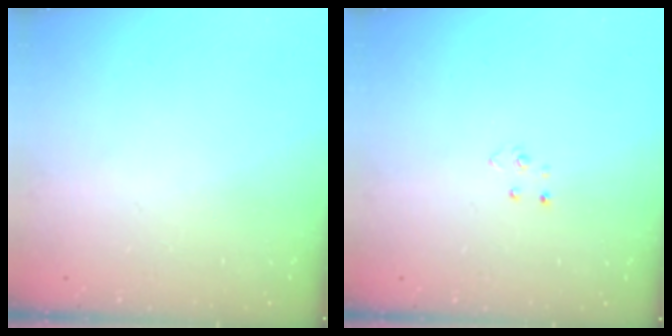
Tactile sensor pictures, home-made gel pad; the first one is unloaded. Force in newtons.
{"total": 2.8, "press": 2.8, "slide": 0.3}